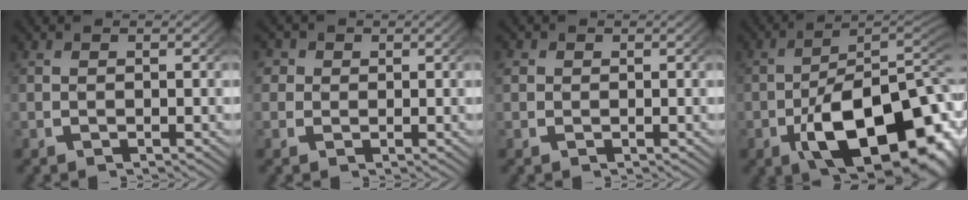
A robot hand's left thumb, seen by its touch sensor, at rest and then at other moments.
{"total": 3.0, "force": [0.8, 2.7, 1.1], "torque": [-0.024, -0.002, 0.010]}
{"total": 1.2, "force": [0.3, 1.1, 0.3], "torque": [-0.007, -0.002, 0.007]}
{"total": 19.1, "force": [-3.8, 11.8, 14.5], "torque": [-0.234, -0.075, -0.029]}